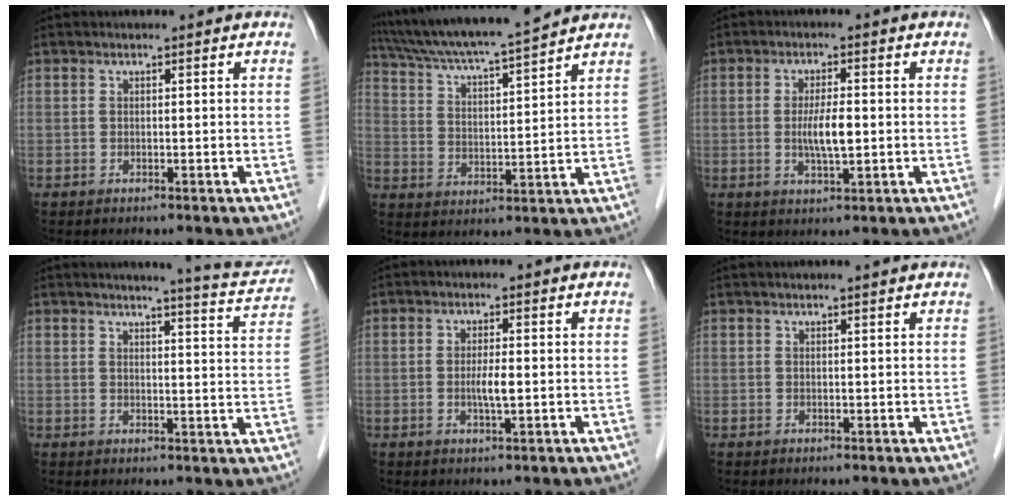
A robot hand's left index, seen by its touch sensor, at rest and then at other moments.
{"total": 14.5, "force": [13.1, -0.5, 6.1], "torque": [-0.116, 0.012, 0.218]}
{"total": 4.8, "force": [-0.3, 0.7, 4.8], "torque": [-0.096, -0.007, -0.005]}
{"total": 8.6, "force": [8.0, 0.2, 3.1], "torque": [-0.038, -0.020, 0.076]}
{"total": 2.8, "force": [-0.4, 0.4, 2.8], "torque": [-0.056, -0.003, -0.007]}
{"total": 2.3, "force": [2.1, 0.0, 1.0], "torque": [-0.011, 0.019, 0.030]}